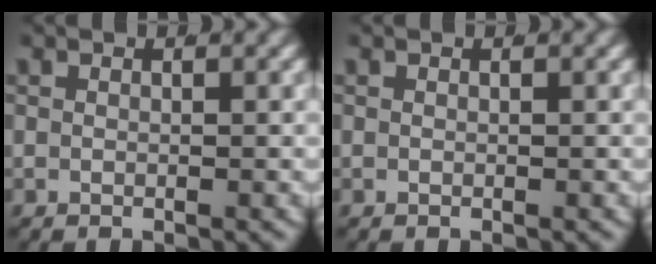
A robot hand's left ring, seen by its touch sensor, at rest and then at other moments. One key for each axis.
{"total": 0.0}